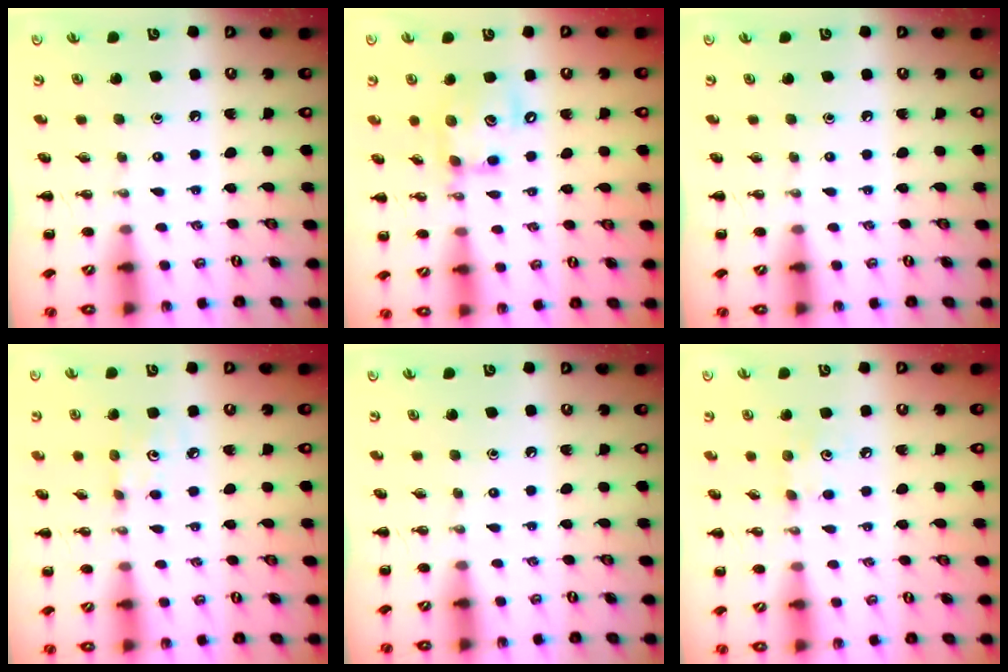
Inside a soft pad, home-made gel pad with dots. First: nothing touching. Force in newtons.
{"total": 12.1, "press": 12.0, "slide": 1.8}
{"total": 0.0}
{"total": 3.4, "press": 3.3, "slide": 1.0}
{"total": 0.0}
{"total": 5.0, "press": 4.8, "slide": 1.4}